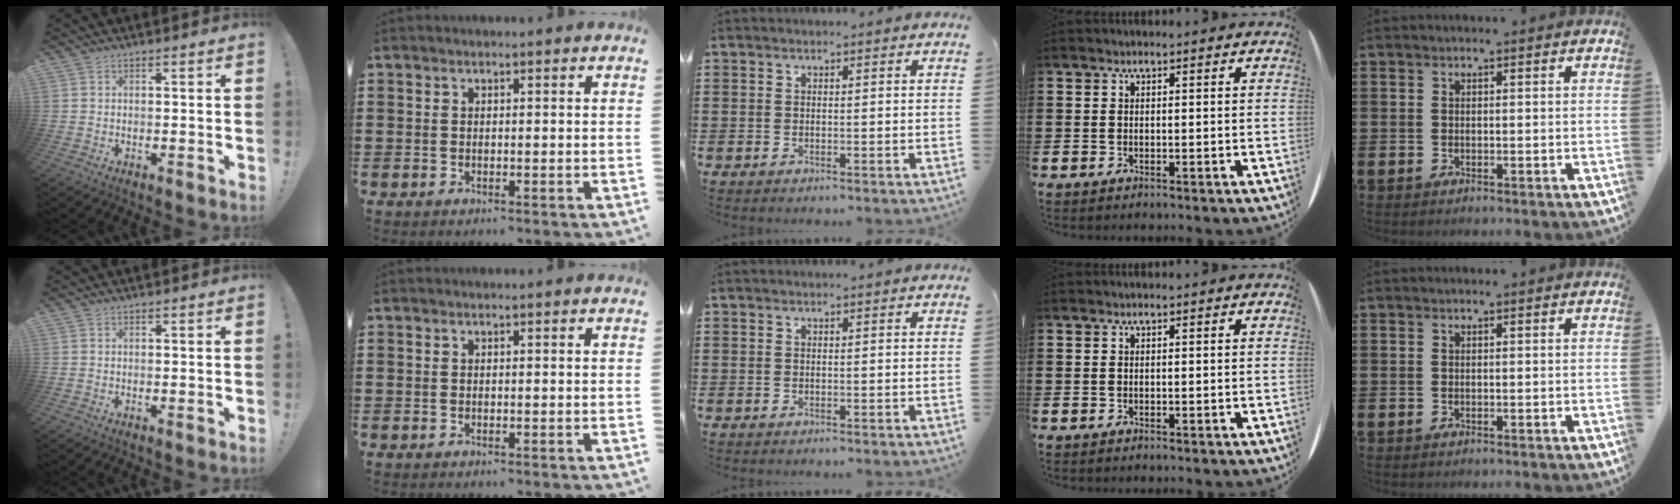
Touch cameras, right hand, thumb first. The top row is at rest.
{}